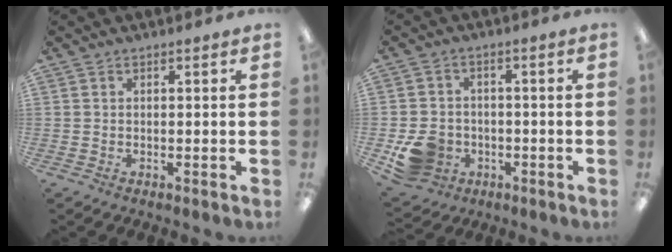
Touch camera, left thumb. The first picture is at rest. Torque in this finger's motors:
{"motor_torque": [-0.39, 0.44, 0.00, -0.02, 0.15]}